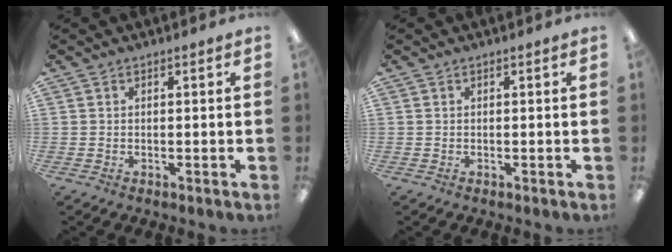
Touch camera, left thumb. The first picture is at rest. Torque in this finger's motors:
{"motor_torque": [-0.04, -0.02, 0.00, 0.00, 0.00]}